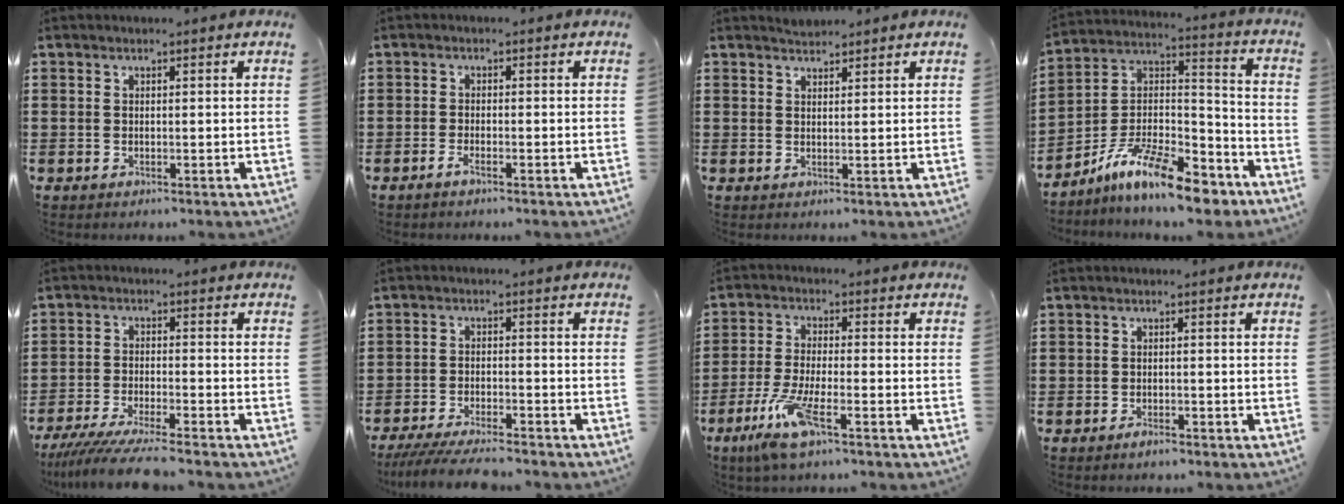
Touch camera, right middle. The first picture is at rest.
{"total": 1.4, "force": [-0.9, 0.2, 1.1], "torque": [-0.027, -0.005, -0.019]}
{"total": 1.5, "force": [1.4, 0.2, -0.3], "torque": [0.001, 0.003, 0.028]}
{"total": 13.4, "force": [-10.4, 2.5, 8.0], "torque": [-0.153, 0.020, -0.200]}
{"total": 6.3, "force": [-5.6, -0.4, 2.8], "torque": [-0.061, -0.023, -0.108]}
{"total": 5.1, "force": [-4.7, 0.0, 1.9], "torque": [-0.043, -0.014, -0.093]}
{"total": 7.4, "force": [-4.2, 1.5, 5.9], "torque": [-0.134, -0.016, -0.079]}
{"total": 1.3, "force": [-1.2, 0.1, 0.6], "torque": [-0.013, -0.007, -0.021]}